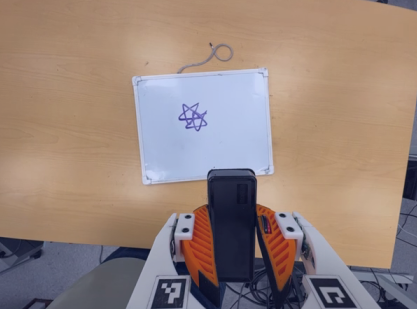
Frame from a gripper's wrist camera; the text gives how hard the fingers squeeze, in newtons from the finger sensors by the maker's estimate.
{"total": 10.2, "left": 8.6, "right": 11.8}